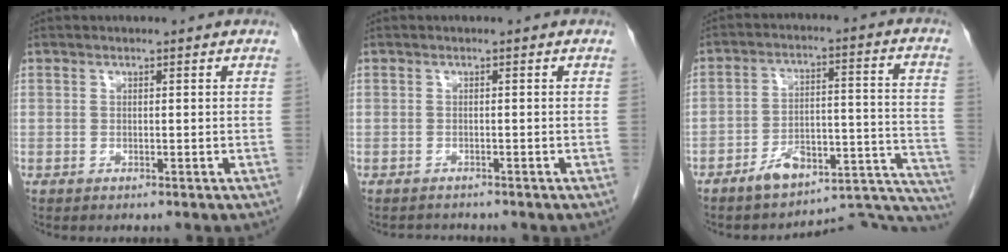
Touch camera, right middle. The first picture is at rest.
{"total": 1.2, "force": [-1.2, 0.1, -0.2], "torque": [0.003, -0.007, -0.015]}
{"total": 18.7, "force": [-16.6, 4.8, 7.1], "torque": [-0.029, 0.071, -0.222]}